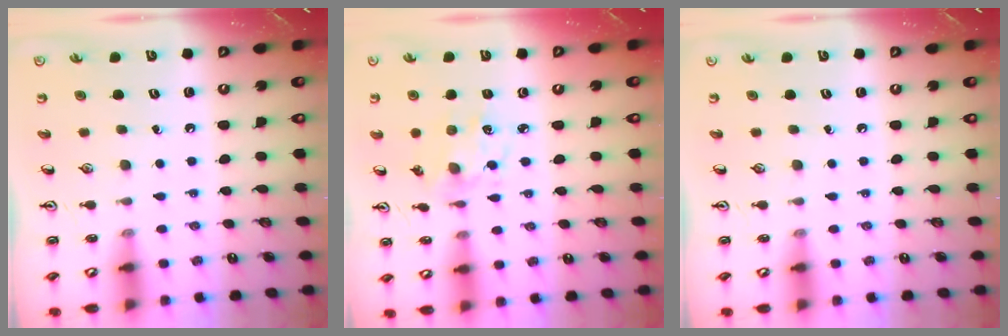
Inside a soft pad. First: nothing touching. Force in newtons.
{"total": 3.9, "press": 3.7, "slide": 1.4}
{"total": 0.0}